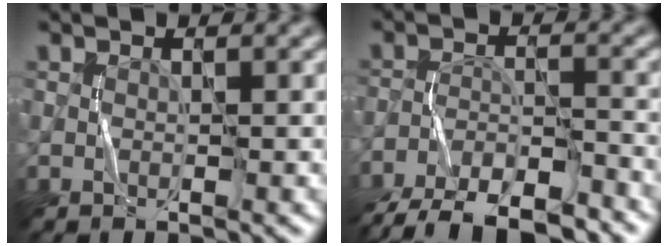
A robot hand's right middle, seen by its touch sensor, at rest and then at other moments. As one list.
[{"total": 10.9, "force": [-9.5, 2.9, 4.5], "torque": [-0.072, -0.020, -0.152]}]